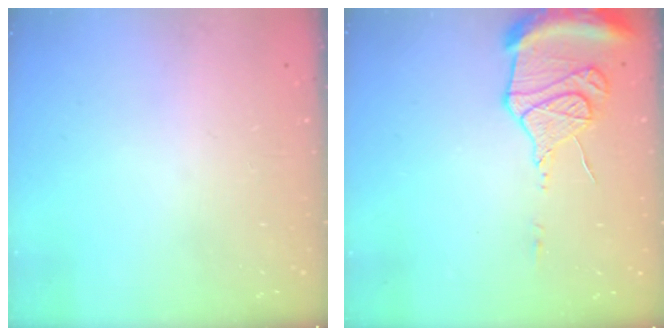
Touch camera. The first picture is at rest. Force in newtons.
{"total": 15.9, "press": 15.8, "slide": 1.9}